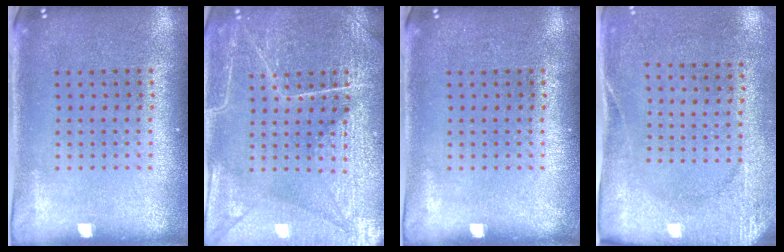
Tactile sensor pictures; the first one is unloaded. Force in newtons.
{"total": 4.1, "press": 4.1, "slide": 0.4}
{"total": 0.0}
{"total": 2.7, "press": 2.1, "slide": 1.6}